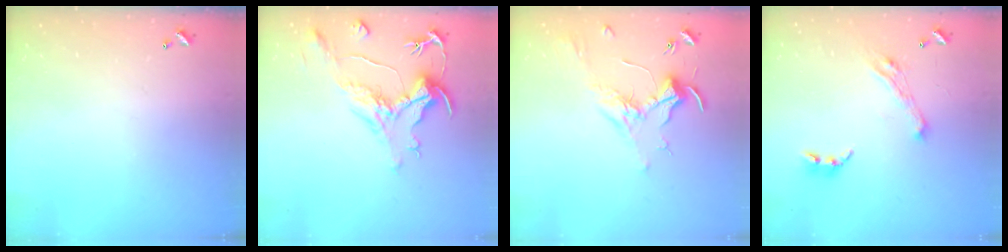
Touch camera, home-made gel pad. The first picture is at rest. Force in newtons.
{"total": 1.6, "press": 0.1, "slide": 1.6}
{"total": 1.8, "press": 1.6, "slide": 0.8}
{"total": 7.0, "press": 6.8, "slide": 1.3}